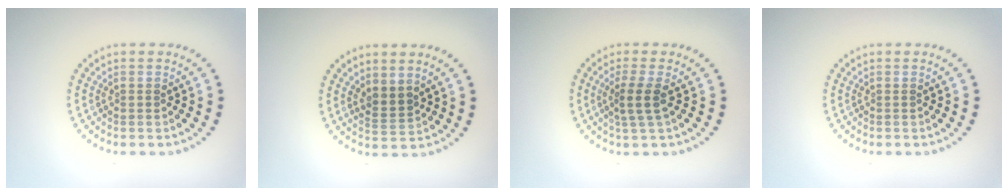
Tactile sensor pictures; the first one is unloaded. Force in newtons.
{"total": 2.0, "press": 1.6, "slide": 1.2}
{"total": 2.3, "press": 1.9, "slide": 1.4}
{"total": 0.0}